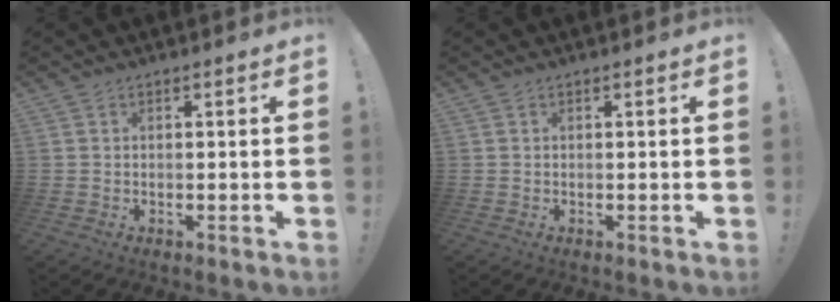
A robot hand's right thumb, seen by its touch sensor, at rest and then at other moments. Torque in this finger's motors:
{"motor_torque": [0.00, 0.00, 0.03, -0.03, 0.01]}